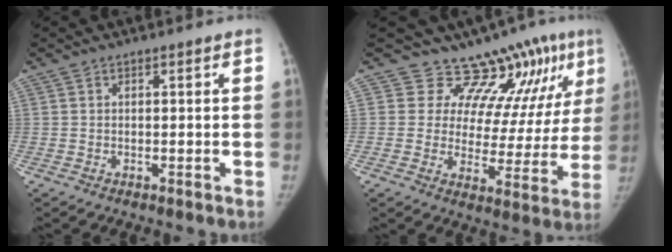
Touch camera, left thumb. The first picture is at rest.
{"total": 13.1, "force": [10.4, 5.0, 6.1], "torque": [-0.042, -0.078, 0.129]}